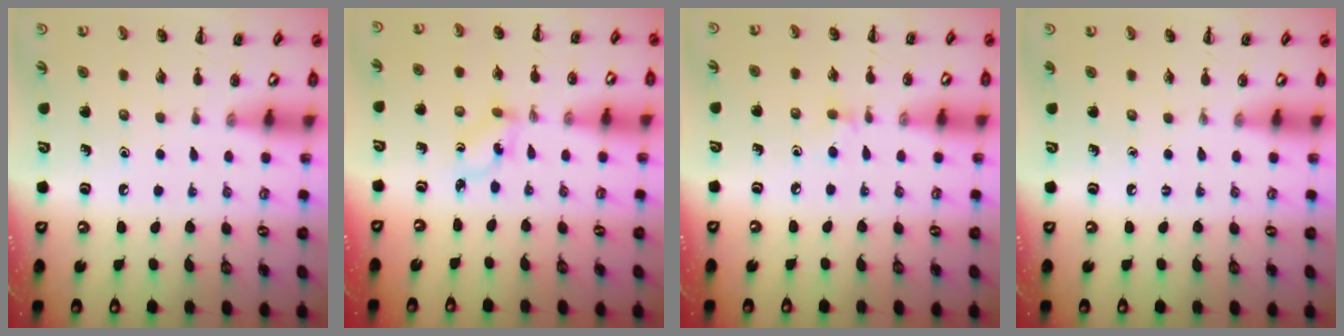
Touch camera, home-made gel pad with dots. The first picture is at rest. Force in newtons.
{"total": 1.7, "press": 1.5, "slide": 0.8}
{"total": 3.6, "press": 3.3, "slide": 1.5}
{"total": 0.0}